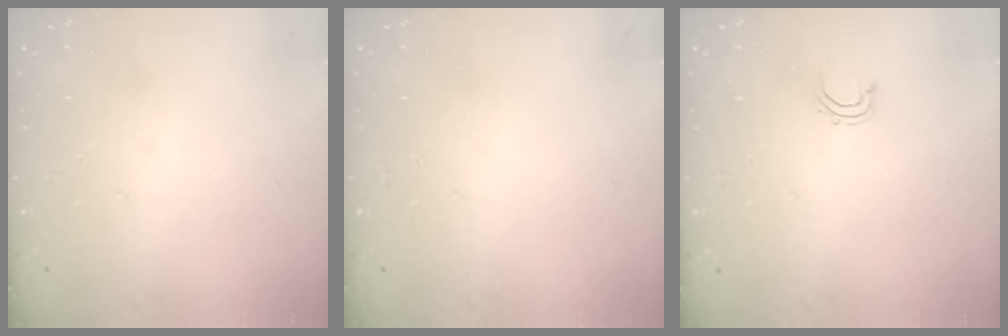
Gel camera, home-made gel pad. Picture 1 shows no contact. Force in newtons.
{"total": 0.0}
{"total": 2.8, "press": 2.7, "slide": 0.5}